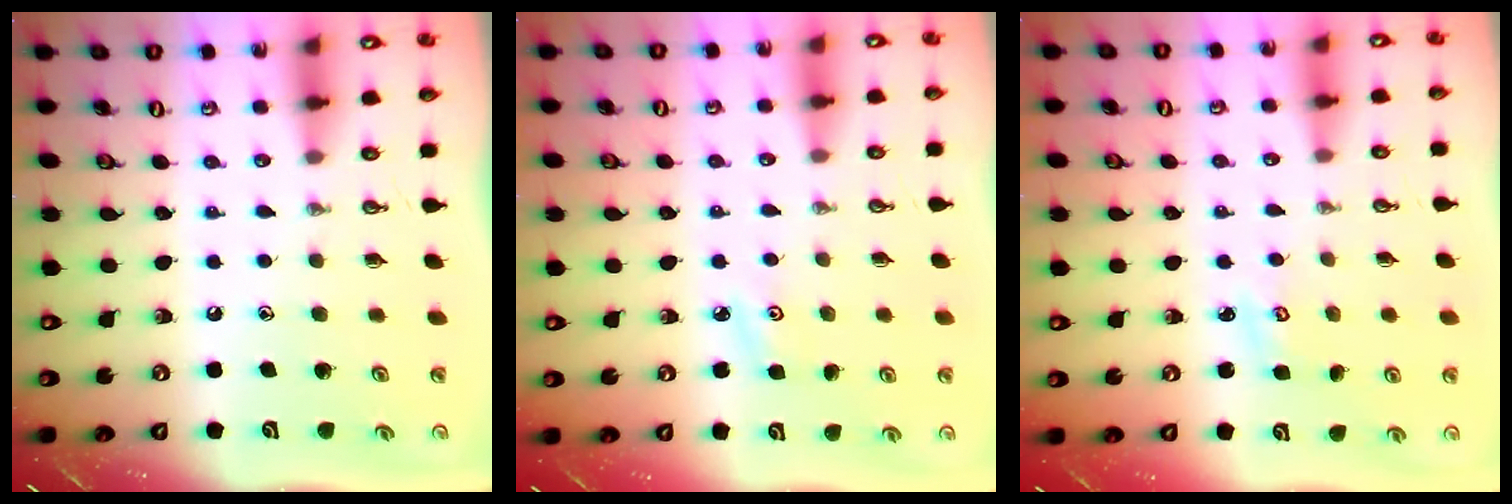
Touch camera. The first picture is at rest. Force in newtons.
{"total": 3.0, "press": 3.0, "slide": 0.4}
{"total": 2.9, "press": 2.9, "slide": 0.3}